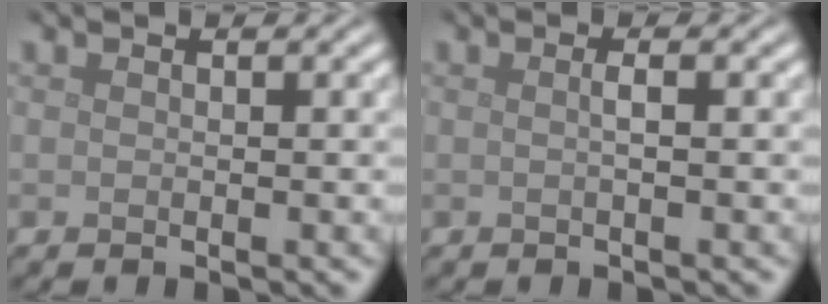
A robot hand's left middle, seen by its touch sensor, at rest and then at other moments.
{"total": 0.9, "force": [0.0, 0.2, 0.9], "torque": [-0.015, 0.004, -0.001]}